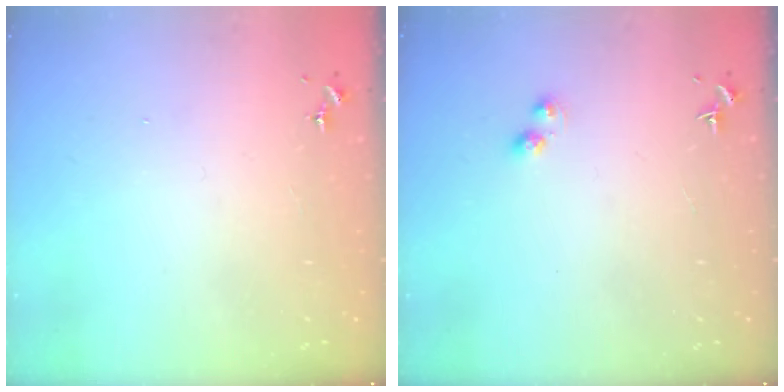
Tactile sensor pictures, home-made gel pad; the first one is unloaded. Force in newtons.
{"total": 3.2, "press": 3.2, "slide": 0.5}